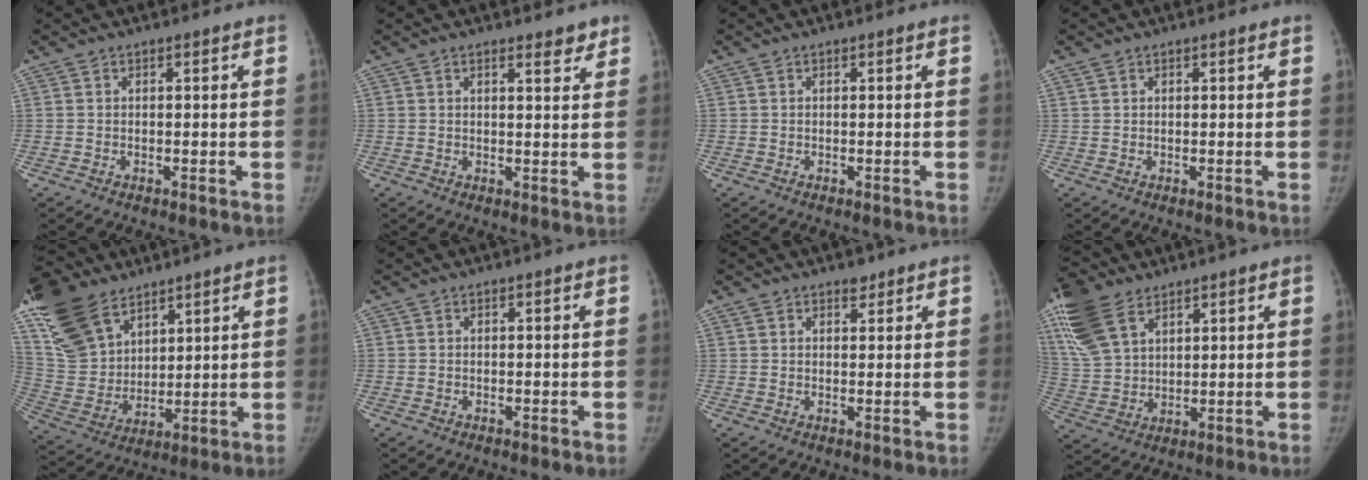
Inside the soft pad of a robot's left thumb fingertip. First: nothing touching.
{"total": 2.9, "force": [2.2, 0.9, 1.7], "torque": [-0.010, -0.014, 0.028]}
{"total": 0.0}
{"total": 0.9, "force": [0.6, 0.5, 0.3], "torque": [-0.007, 0.004, 0.012]}
{"total": 19.7, "force": [12.3, 11.6, 10.2], "torque": [-0.197, -0.023, 0.244]}
{"total": 0.0}
{"total": 2.3, "force": [1.7, 1.2, 0.8], "torque": [-0.001, -0.011, 0.025]}
{"total": 15.2, "force": [8.8, 8.8, 8.7], "torque": [-0.190, -0.011, 0.178]}